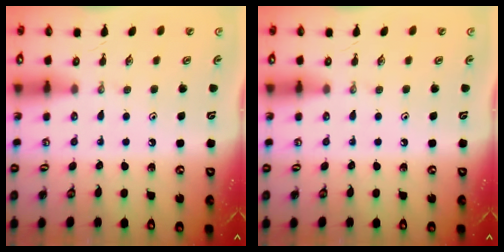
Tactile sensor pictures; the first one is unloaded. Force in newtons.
{"total": 0.0}